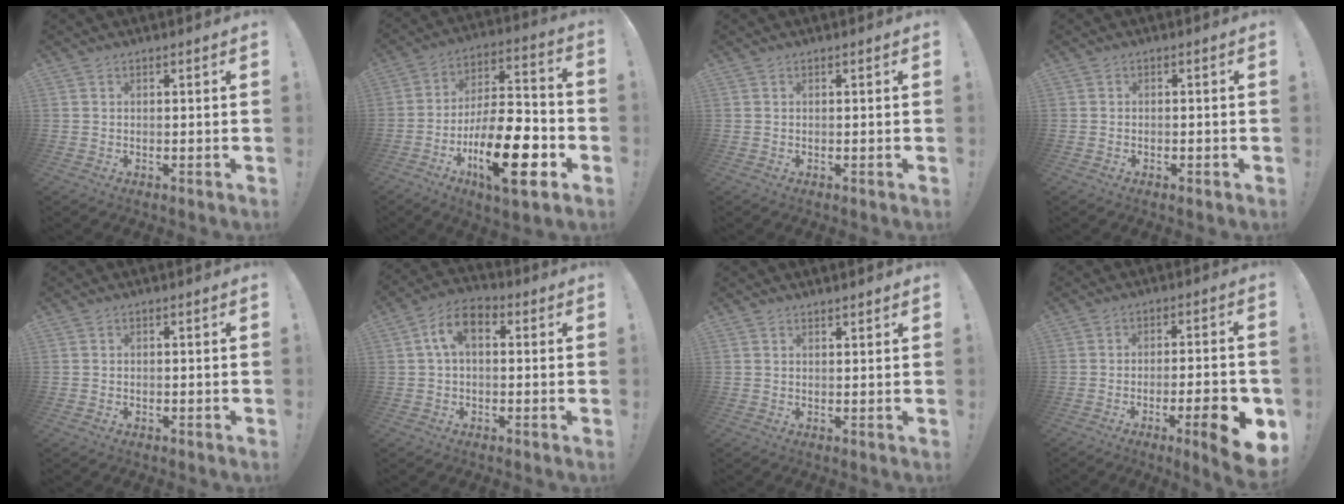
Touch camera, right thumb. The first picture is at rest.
{"total": 23.8, "force": [-9.4, 8.7, 20.0], "torque": [-0.343, 0.051, -0.147]}
{"total": 0.0}
{"total": 1.0, "force": [-0.9, 0.4, 0.4], "torque": [-0.010, 0.003, -0.014]}
{"total": 0.7, "force": [-0.6, 0.4, 0.2], "torque": [-0.007, 0.004, -0.010]}
{"total": 7.8, "force": [1.4, 4.7, 6.0], "torque": [-0.111, 0.010, 0.030]}
{"total": 1.2, "force": [1.1, 0.3, 0.3], "torque": [0.005, -0.007, 0.019]}
{"total": 12.6, "force": [-5.1, 2.0, 11.4], "torque": [-0.149, 0.013, -0.070]}